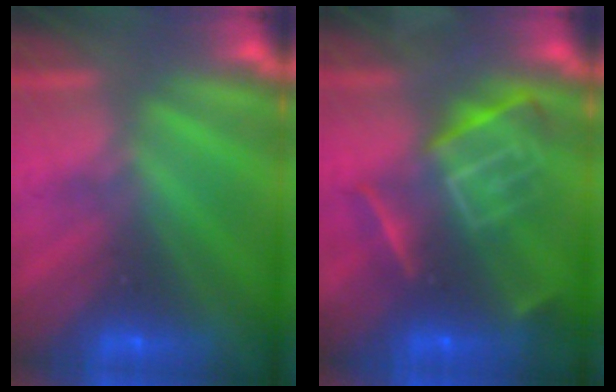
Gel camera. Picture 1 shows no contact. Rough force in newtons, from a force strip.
{"total": 8.8}